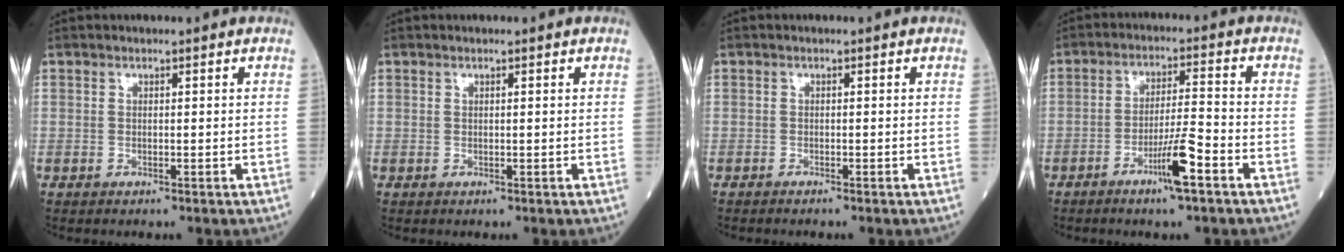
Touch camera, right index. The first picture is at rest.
{"total": 0.0}
{"total": 0.9, "force": [-0.8, -0.1, 0.4], "torque": [-0.007, 0.000, -0.012]}
{"total": 6.8, "force": [-3.8, -0.1, 5.7], "torque": [-0.102, -0.003, -0.069]}